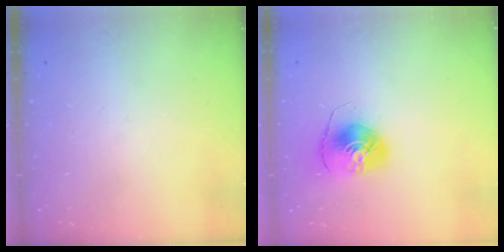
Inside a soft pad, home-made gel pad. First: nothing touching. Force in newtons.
{"total": 7.5, "press": 7.5, "slide": 0.7}